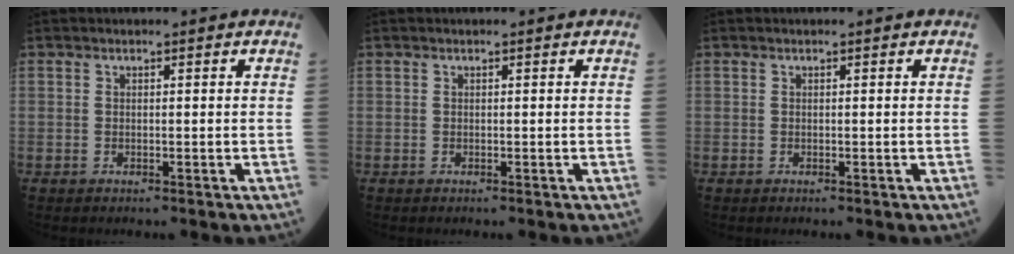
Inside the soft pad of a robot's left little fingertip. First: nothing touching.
{"total": 0.0}
{"total": 0.0}